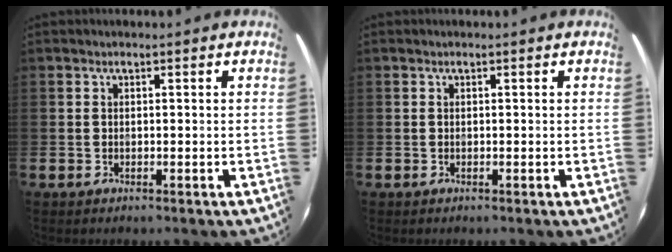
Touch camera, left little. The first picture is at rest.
{"total": 0.0}